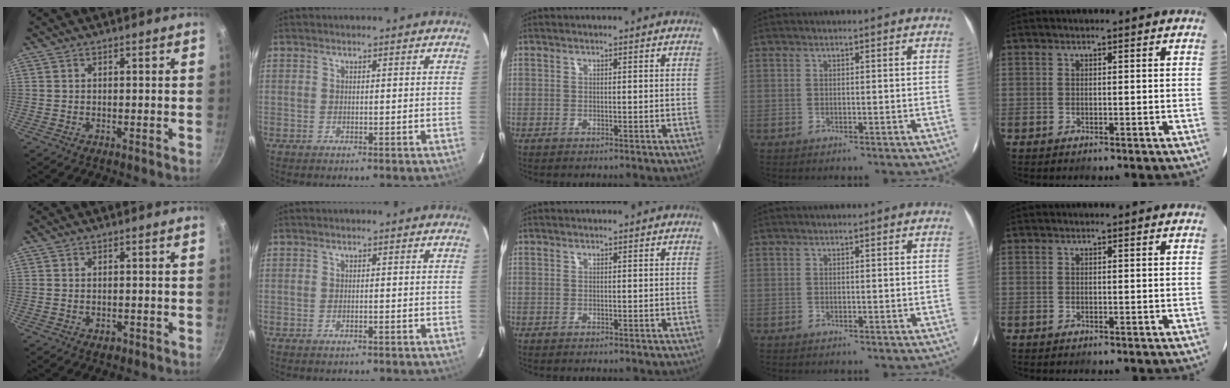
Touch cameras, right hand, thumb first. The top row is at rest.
{"thumb": {"total": 1.7, "force": [-0.8, 1.2, 1.0], "torque": [-0.015, 0.001, -0.008]}, "index": {"total": 0.7, "force": [-0.5, 0.3, 0.4], "torque": [-0.007, 0.003, -0.007]}}